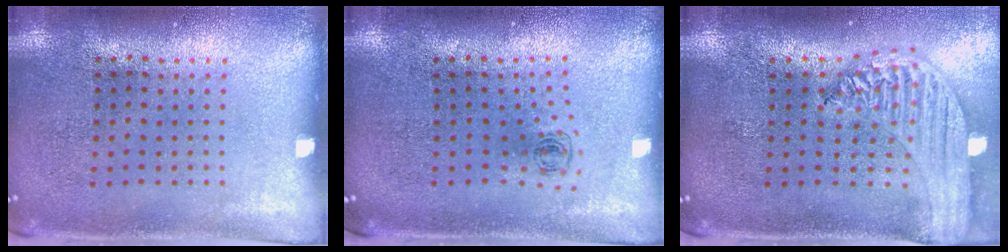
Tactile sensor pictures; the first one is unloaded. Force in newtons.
{"total": 0.5, "press": 0.3, "slide": 0.4}
{"total": 2.2, "press": 2.0, "slide": 0.9}